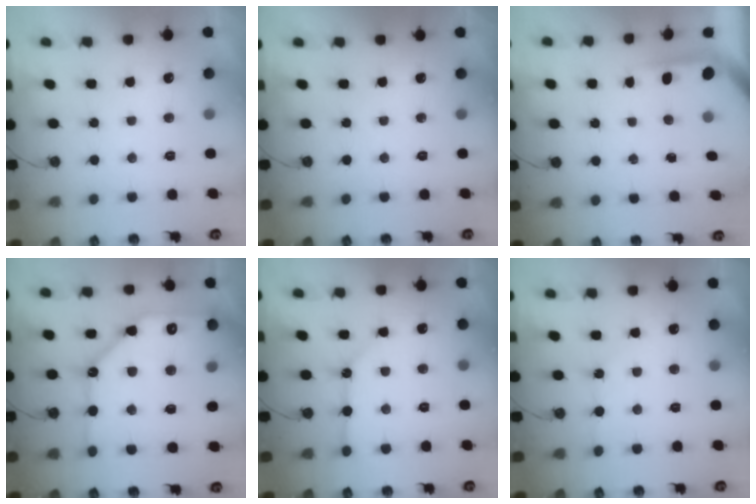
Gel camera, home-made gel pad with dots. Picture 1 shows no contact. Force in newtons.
{"total": 0.0}
{"total": 3.6, "press": 3.6, "slide": 0.4}
{"total": 18.8, "press": 18.7, "slide": 1.0}
{"total": 9.6, "press": 9.5, "slide": 0.9}
{"total": 2.9, "press": 2.8, "slide": 0.5}